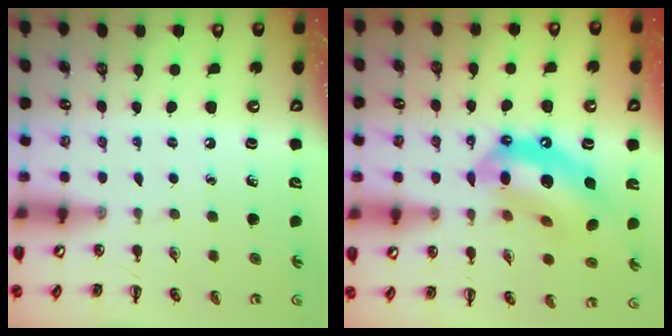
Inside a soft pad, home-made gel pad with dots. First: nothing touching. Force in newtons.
{"total": 16.3, "press": 15.7, "slide": 4.3}